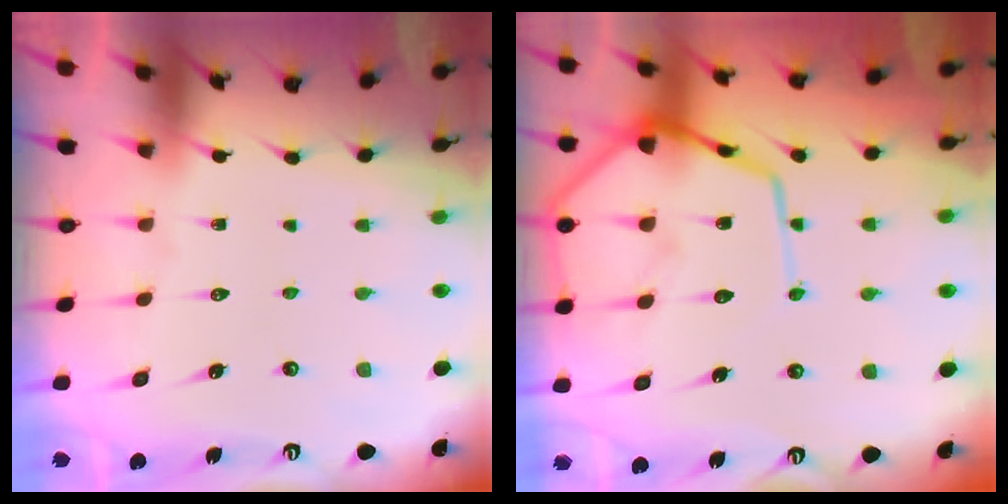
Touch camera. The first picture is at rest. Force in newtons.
{"total": 15.2, "press": 15.1, "slide": 1.5}